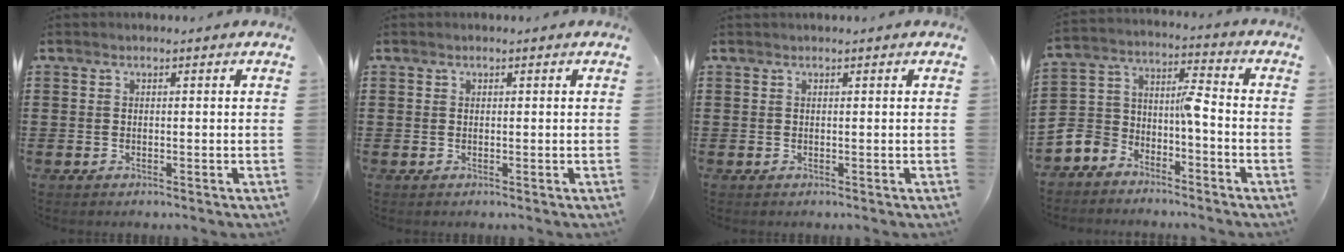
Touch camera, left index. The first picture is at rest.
{"total": 0.0}
{"total": 0.0}
{"total": 6.0, "force": [-4.3, 3.1, 2.7], "torque": [-0.075, -0.004, -0.093]}